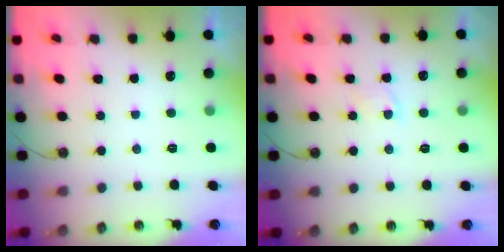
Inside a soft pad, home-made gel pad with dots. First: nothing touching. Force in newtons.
{"total": 3.1, "press": 3.0, "slide": 0.4}